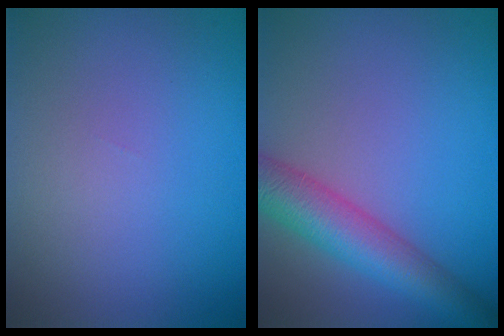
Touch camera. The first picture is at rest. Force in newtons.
{"total": 6.1, "press": 6.1, "slide": 0.2}